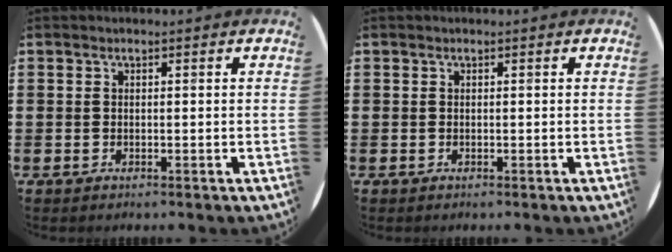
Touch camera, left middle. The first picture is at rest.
{"total": 0.0}